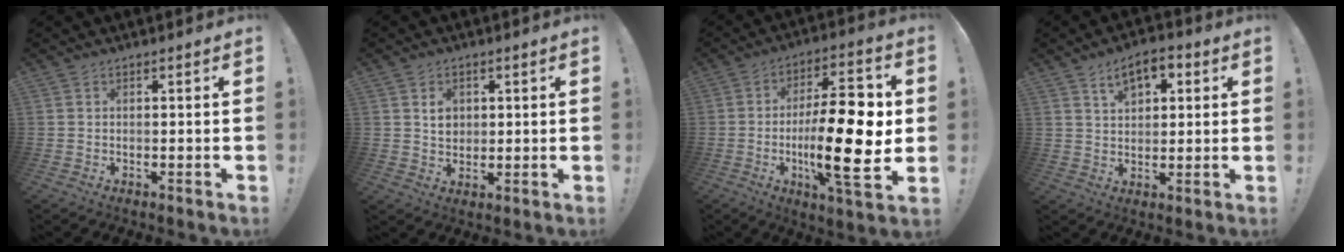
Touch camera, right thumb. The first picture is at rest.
{"total": 5.0, "force": [1.2, 4.3, 2.3], "torque": [-0.022, -0.005, 0.018]}
{"total": 22.2, "force": [-2.0, 7.0, 21.0], "torque": [-0.346, -0.001, -0.035]}
{"total": 8.1, "force": [4.1, 4.8, 5.2], "torque": [-0.070, -0.007, 0.070]}